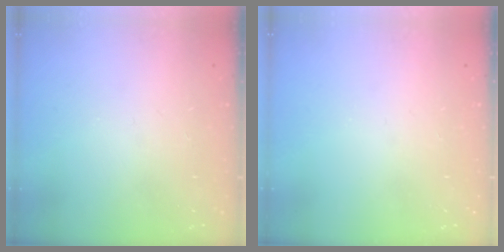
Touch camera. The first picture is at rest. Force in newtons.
{"total": 0.0}